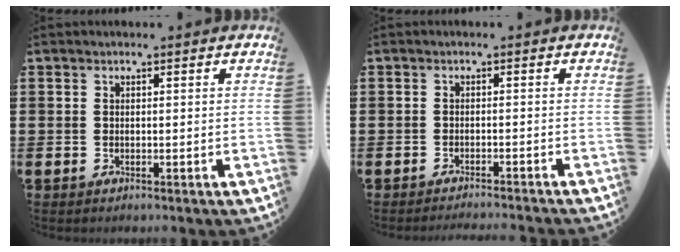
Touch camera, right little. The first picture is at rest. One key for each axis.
{"total": 1.1, "fx": -1.1, "fy": -0.3, "fz": 0.0, "tx": 0.001, "ty": 0.002, "tz": -0.022}